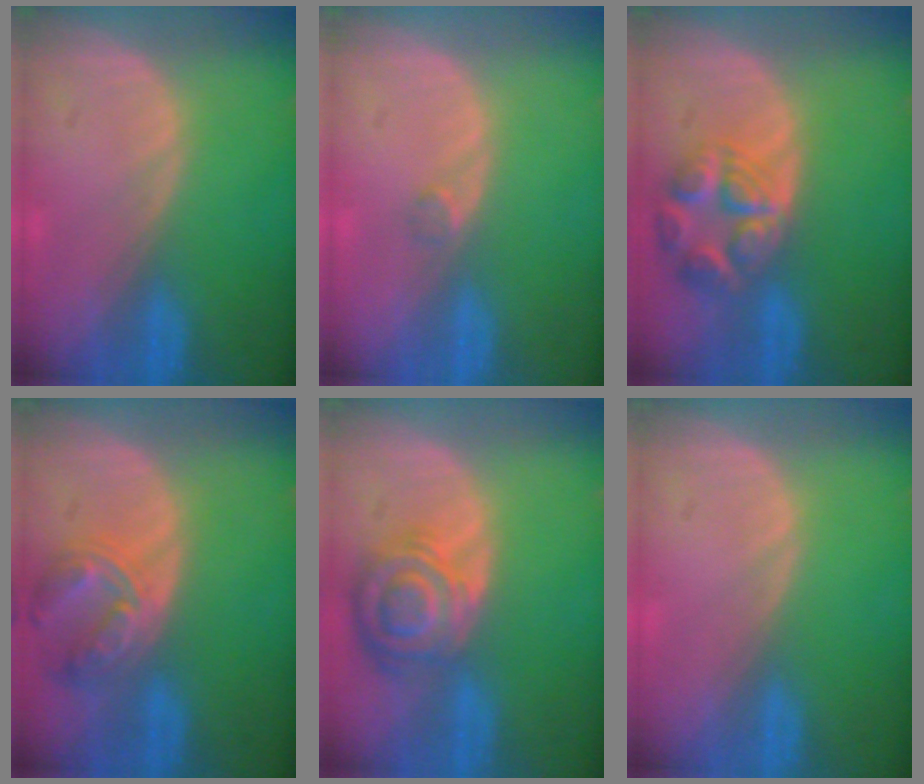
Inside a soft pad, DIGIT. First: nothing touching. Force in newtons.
{"total": 1.2, "press": 1.0, "slide": 0.7}
{"total": 7.8, "press": 7.0, "slide": 3.5}
{"total": 7.6, "press": 6.7, "slide": 3.7}
{"total": 8.3, "press": 7.3, "slide": 4.0}
{"total": 0.0}